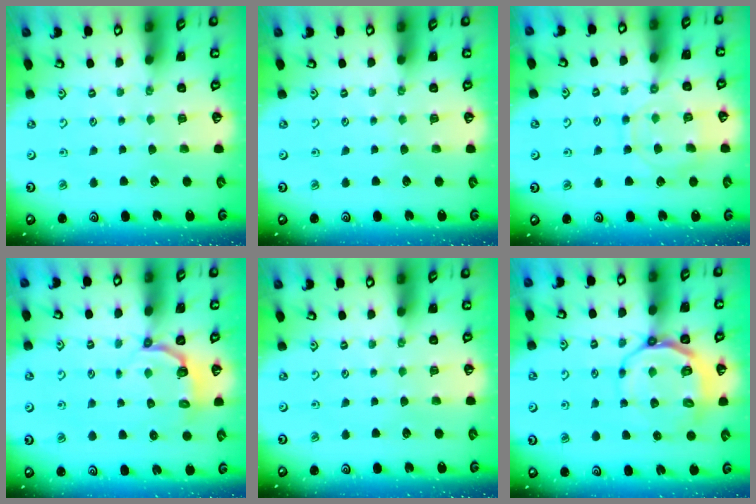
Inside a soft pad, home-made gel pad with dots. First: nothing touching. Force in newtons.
{"total": 0.0}
{"total": 10.5, "press": 10.4, "slide": 0.8}
{"total": 3.3, "press": 1.9, "slide": 2.7}
{"total": 0.0}
{"total": 9.1, "press": 8.6, "slide": 3.0}